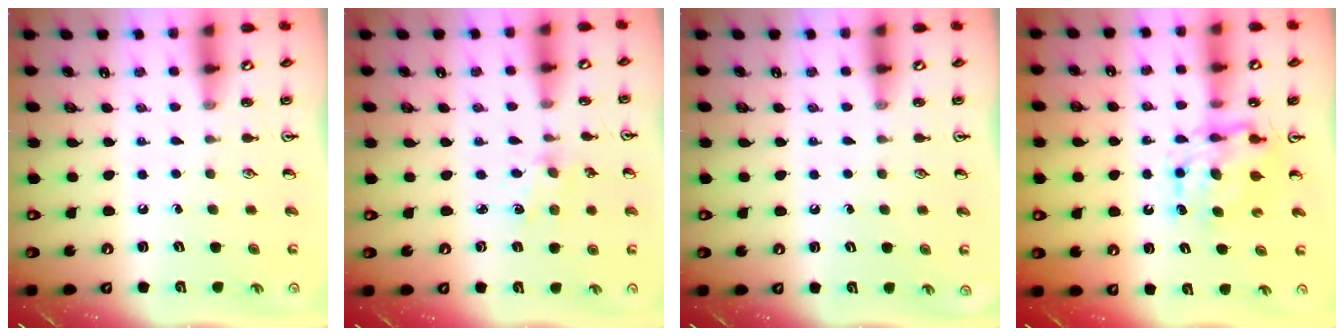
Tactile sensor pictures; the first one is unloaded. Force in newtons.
{"total": 2.1, "press": 2.0, "slide": 0.3}
{"total": 0.0}
{"total": 8.0, "press": 7.9, "slide": 0.4}